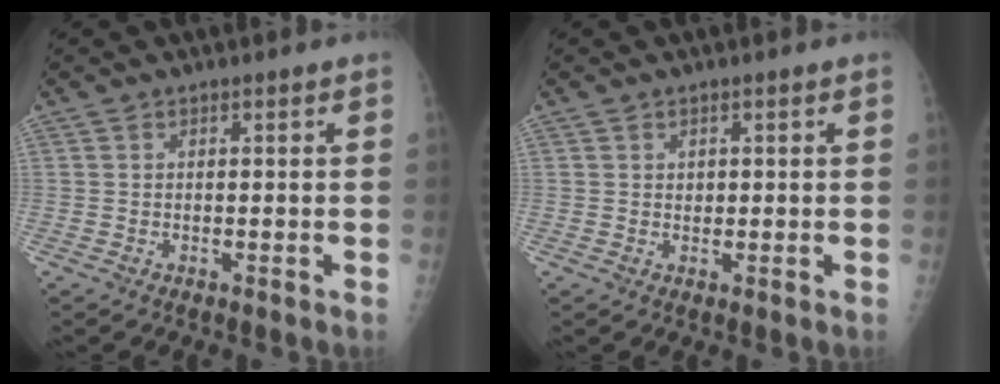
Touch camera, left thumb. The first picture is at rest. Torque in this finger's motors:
{"motor_torque": [-0.01, -0.01, 0.05, -0.04, -0.01]}